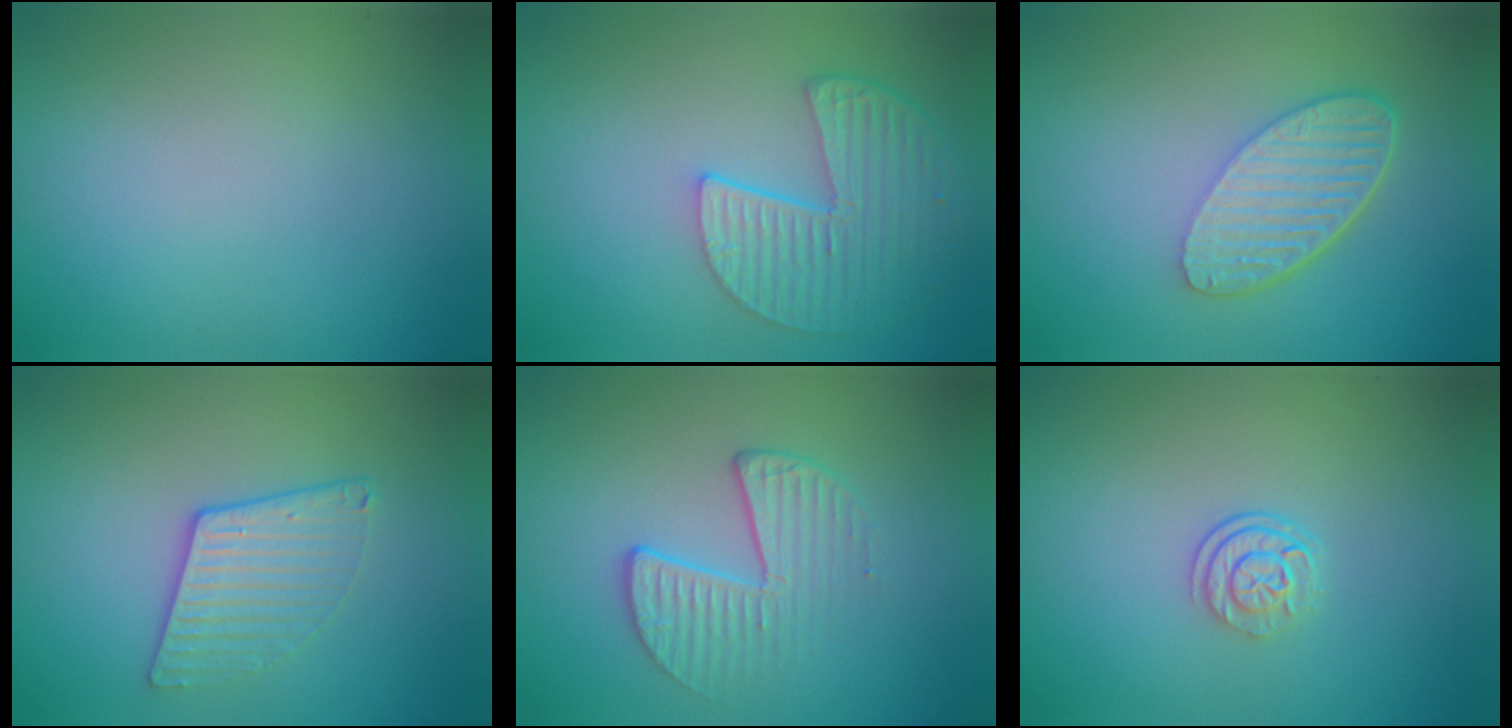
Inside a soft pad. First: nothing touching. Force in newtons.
{"total": 5.3, "press": 4.2, "slide": 3.2}
{"total": 5.5, "press": 4.0, "slide": 3.7}
{"total": 3.2, "press": 2.9, "slide": 1.5}
{"total": 2.8, "press": 2.0, "slide": 1.9}
{"total": 2.5, "press": 1.8, "slide": 1.8}